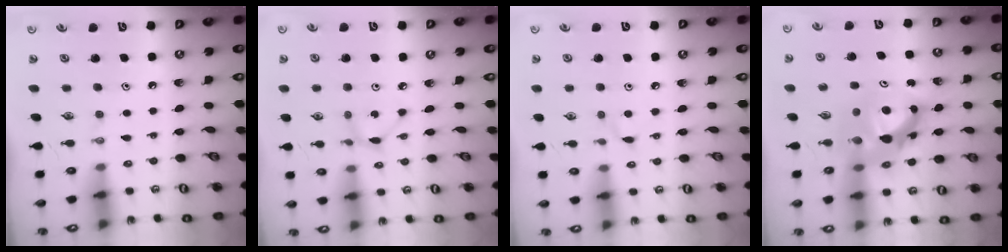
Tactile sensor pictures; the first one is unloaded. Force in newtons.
{"total": 2.4, "press": 2.4, "slide": 0.1}
{"total": 3.6, "press": 3.6, "slide": 0.4}
{"total": 10.5, "press": 10.4, "slide": 0.9}